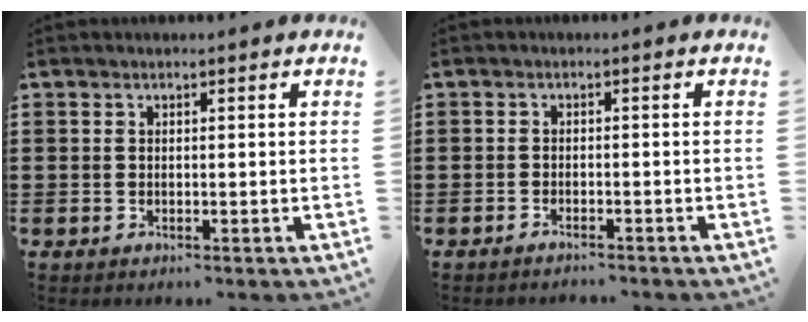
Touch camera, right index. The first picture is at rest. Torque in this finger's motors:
{"motor_torque": [0.44, 0.68, 0.07, -0.01]}